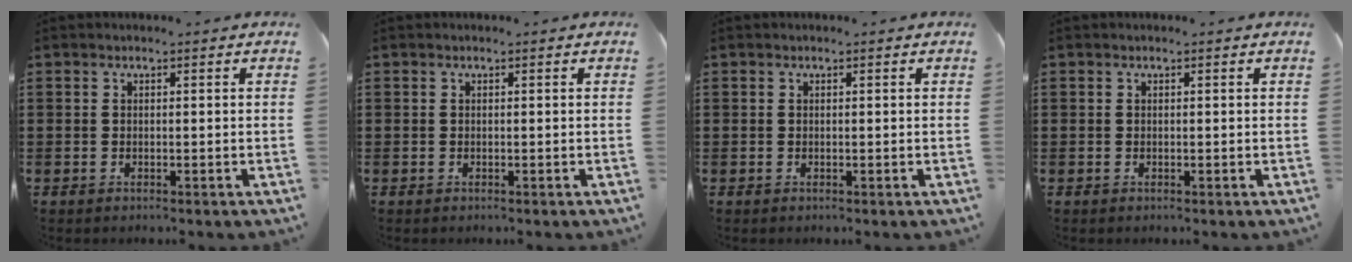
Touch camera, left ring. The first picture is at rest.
{"total": 0.0}
{"total": 0.0}
{"total": 0.0}